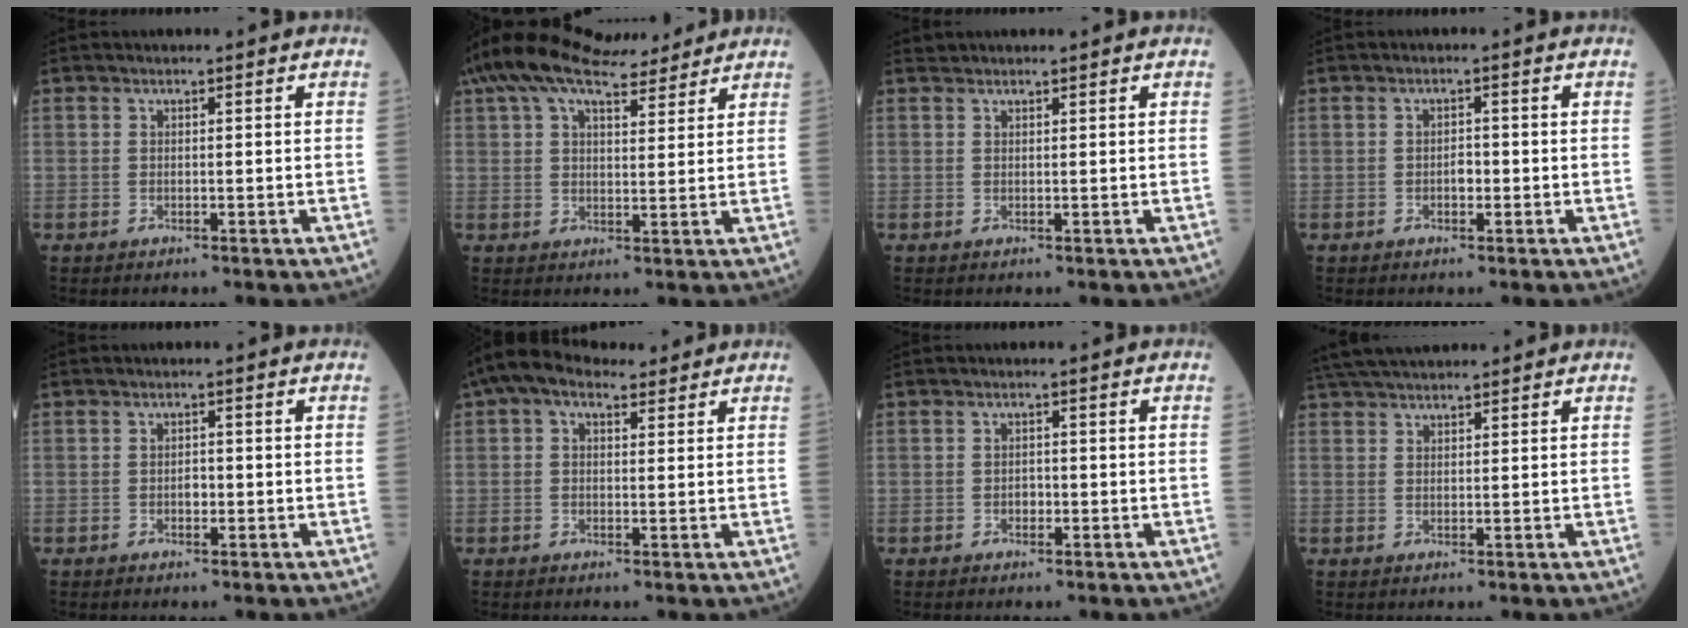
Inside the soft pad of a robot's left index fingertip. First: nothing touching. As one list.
[{"total": 12.9, "force": [11.3, 3.2, 5.3], "torque": [-0.096, 0.041, 0.180]}, {"total": 1.2, "force": [1.2, 0.2, 0.1], "torque": [-0.008, 0.018, 0.025]}, {"total": 1.5, "force": [-0.5, 0.8, 1.2], "torque": [-0.017, 0.004, -0.009]}, {"total": 1.3, "force": [-0.4, 0.8, 0.9], "torque": [-0.015, 0.003, -0.006]}, {"total": 6.2, "force": [4.0, 3.3, 3.4], "torque": [-0.073, 0.044, 0.071]}, {"total": 1.2, "force": [-0.4, 0.8, 0.7], "torque": [-0.011, 0.003, -0.007]}, {"total": 8.4, "force": [7.5, 1.8, 3.5], "torque": [-0.059, 0.038, 0.130]}]